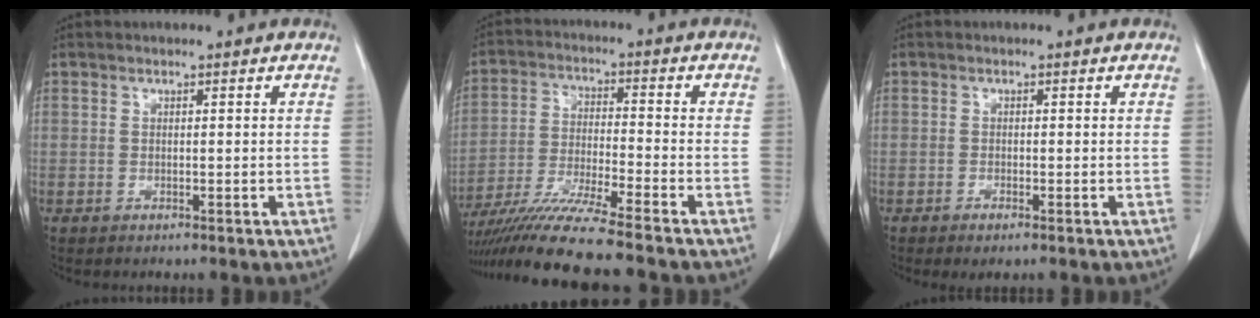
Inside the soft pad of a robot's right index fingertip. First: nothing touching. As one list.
[{"total": 13.2, "force": [-11.3, -1.5, 6.7], "torque": [-0.114, -0.028, -0.197]}, {"total": 1.7, "force": [-1.0, 0.5, 1.3], "torque": [-0.019, -0.001, -0.013]}]